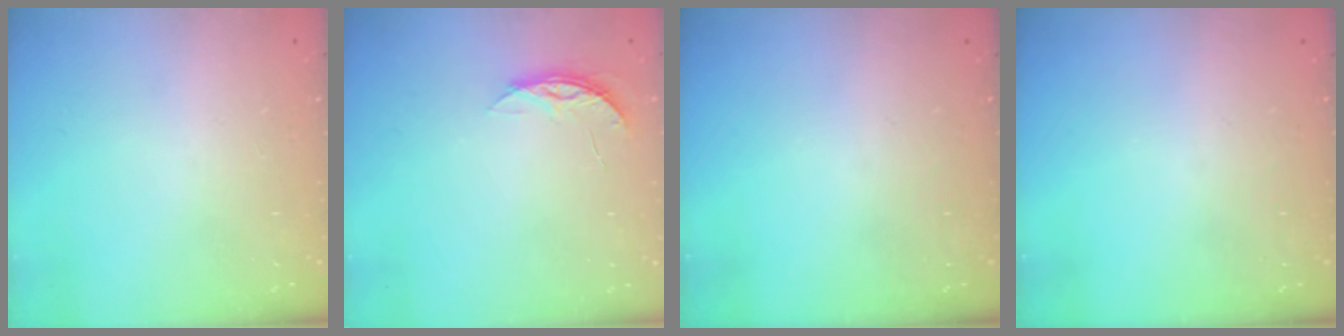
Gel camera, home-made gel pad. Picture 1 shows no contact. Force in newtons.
{"total": 4.5, "press": 4.5, "slide": 0.4}
{"total": 0.0}
{"total": 0.0}